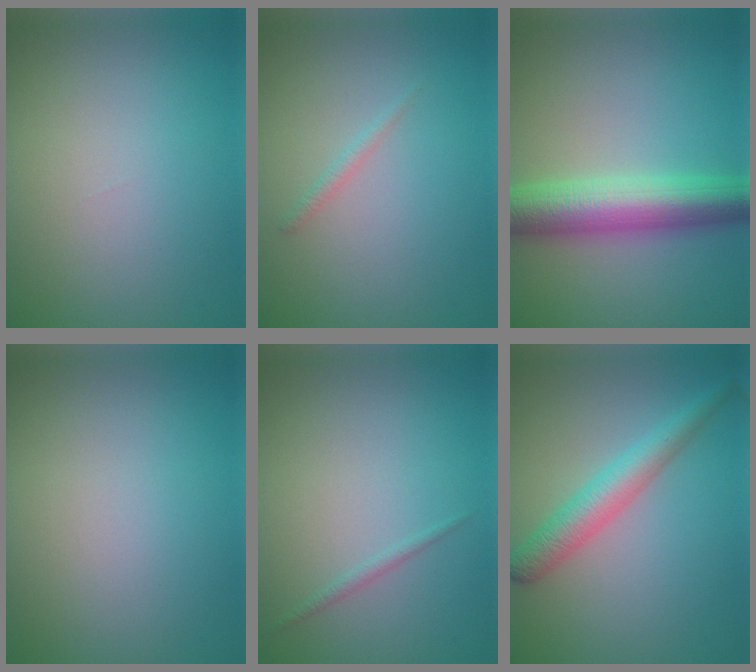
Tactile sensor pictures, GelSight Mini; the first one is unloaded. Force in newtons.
{"total": 0.7, "press": 0.7, "slide": 0.0}
{"total": 7.6, "press": 7.6, "slide": 0.1}
{"total": 0.0}
{"total": 0.7, "press": 0.7, "slide": 0.0}
{"total": 3.7, "press": 3.7, "slide": 0.1}